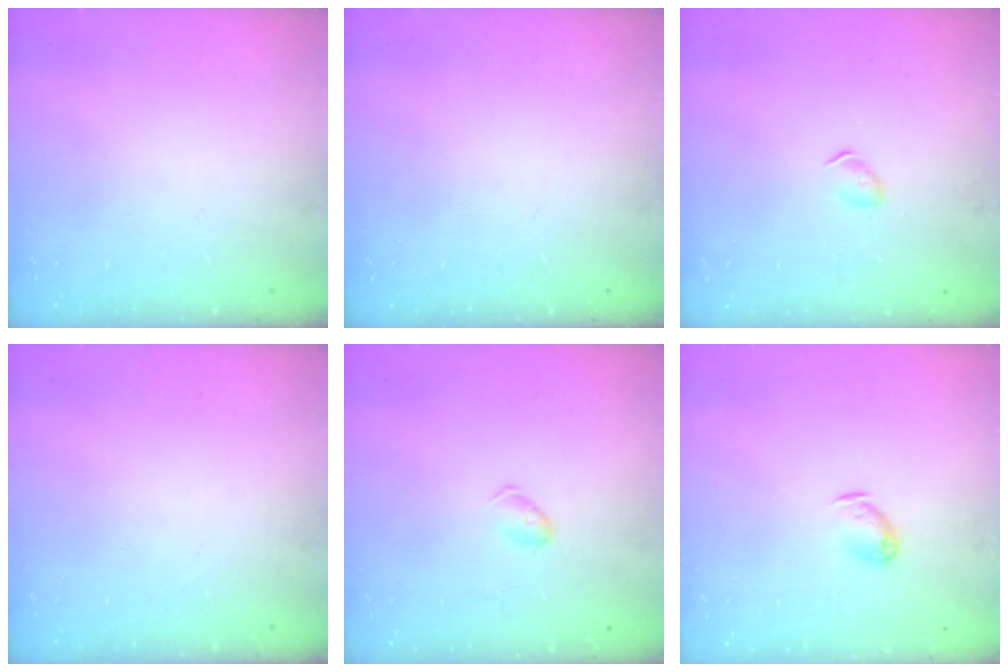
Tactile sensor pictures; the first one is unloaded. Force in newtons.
{"total": 0.0}
{"total": 3.6, "press": 3.5, "slide": 0.6}
{"total": 0.0}
{"total": 5.3, "press": 5.2, "slide": 0.9}
{"total": 5.2, "press": 5.2, "slide": 0.7}